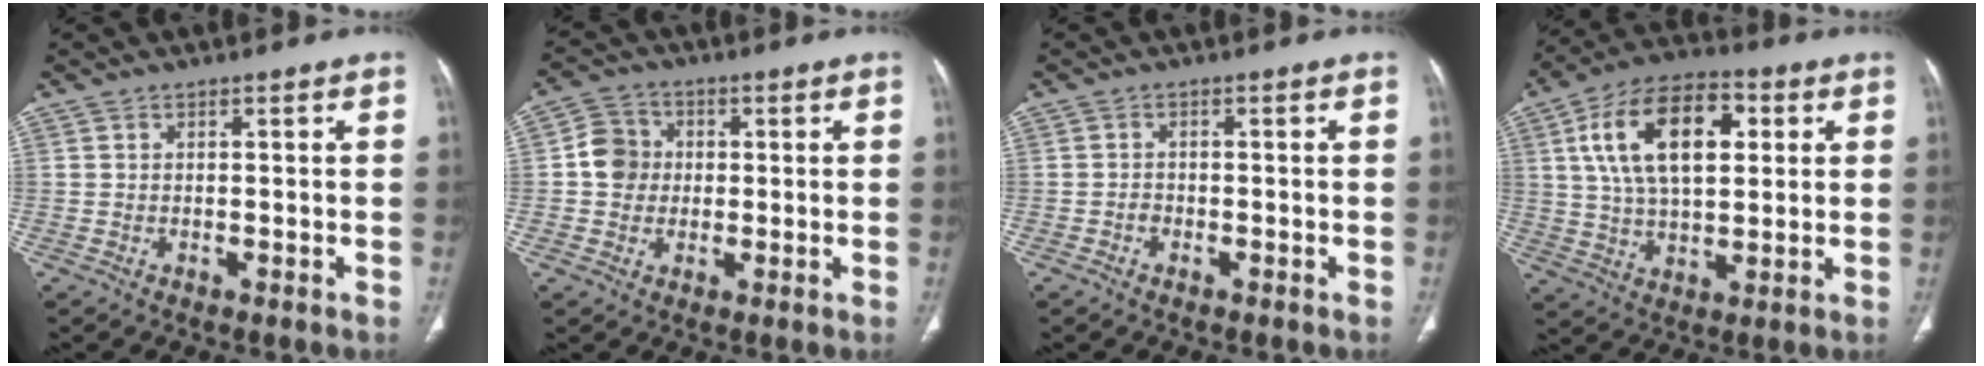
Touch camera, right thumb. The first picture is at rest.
{"total": 6.1, "force": [0.2, 5.6, 2.4], "torque": [-0.023, 0.010, -0.006]}
{"total": 1.0, "force": [-0.7, 0.7, 0.4], "torque": [-0.006, 0.003, -0.014]}
{"total": 18.2, "force": [4.9, 9.9, 14.4], "torque": [-0.238, 0.011, 0.083]}